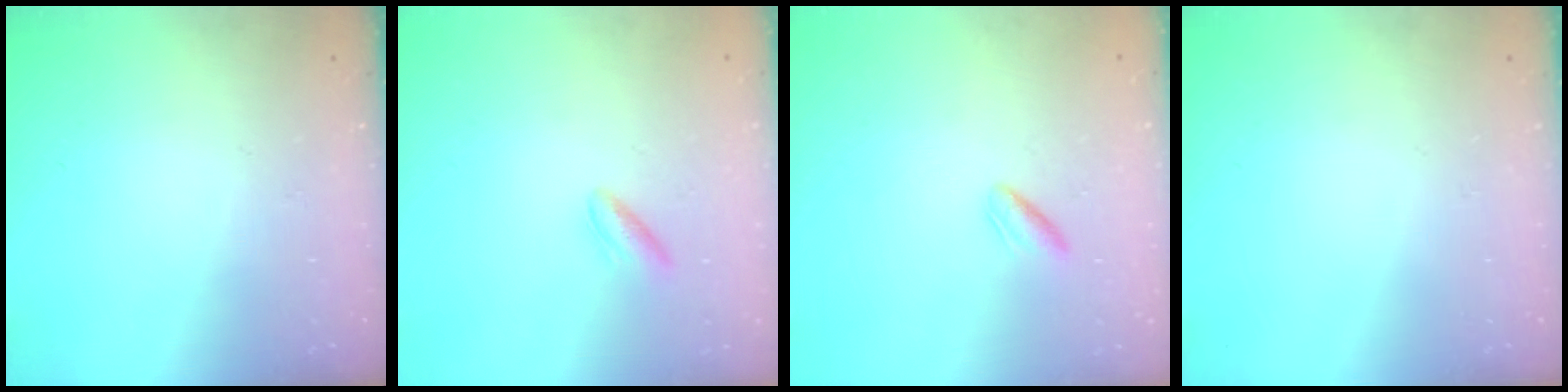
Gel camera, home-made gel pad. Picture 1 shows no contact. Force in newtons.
{"total": 3.7, "press": 3.6, "slide": 0.9}
{"total": 2.3, "press": 1.9, "slide": 1.2}
{"total": 0.0}